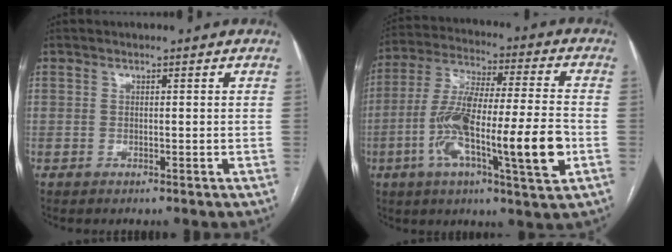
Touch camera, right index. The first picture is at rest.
{"total": 18.7, "force": [-5.1, 2.0, 17.9], "torque": [-0.313, -0.001, -0.085]}